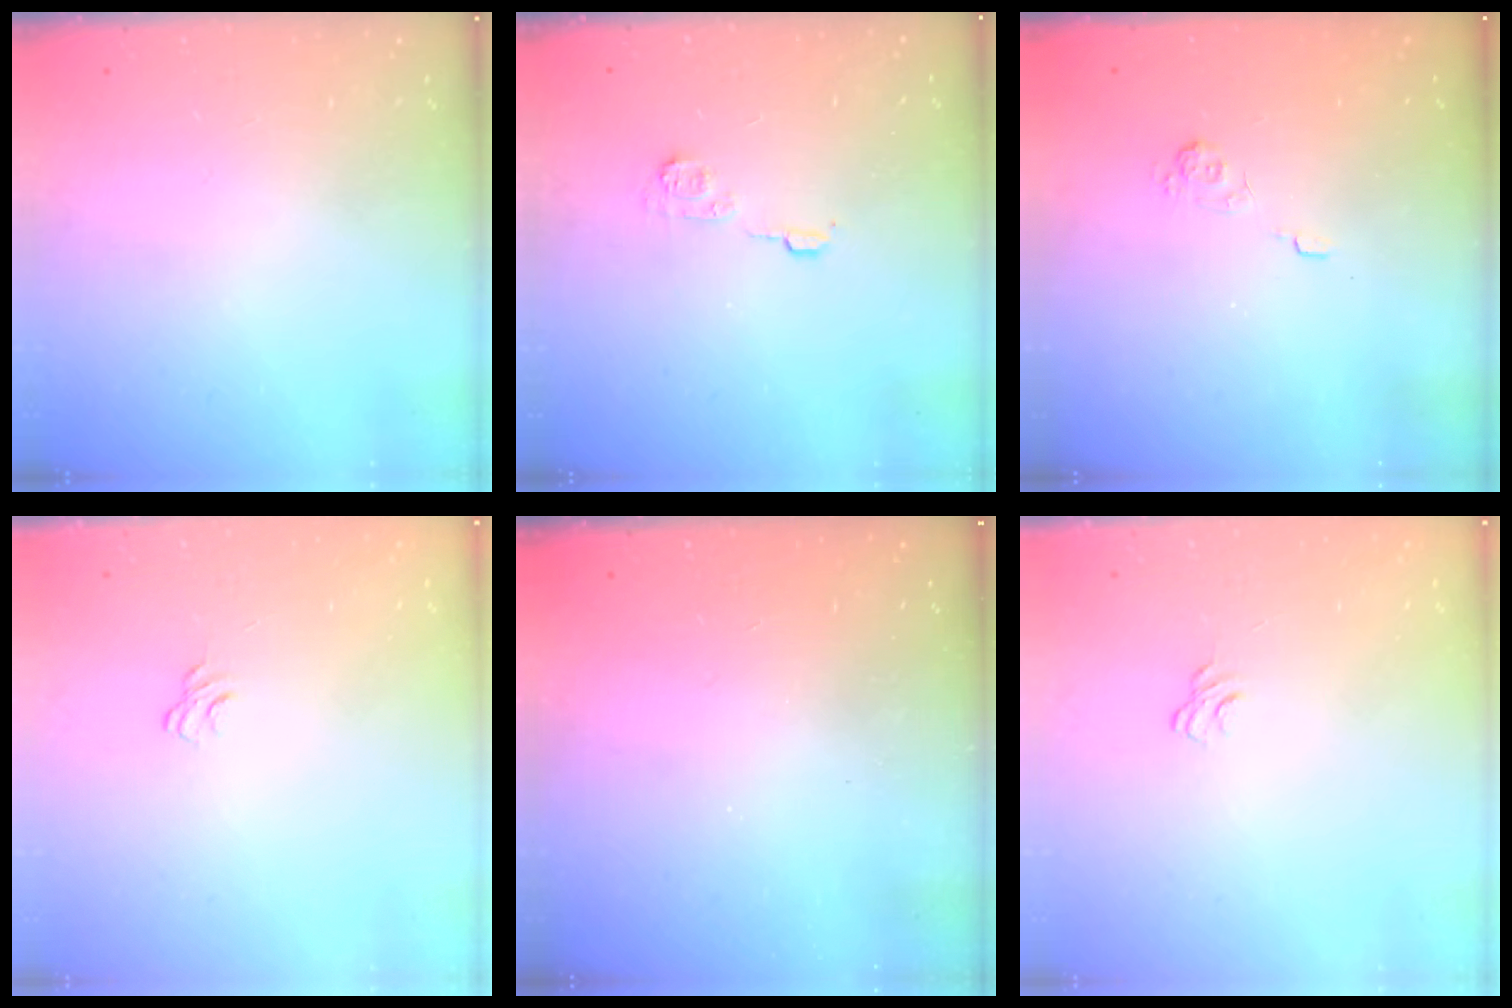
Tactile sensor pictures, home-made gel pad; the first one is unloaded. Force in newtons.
{"total": 6.0, "press": 6.0, "slide": 0.4}
{"total": 2.2, "press": 1.7, "slide": 1.4}
{"total": 3.7, "press": 3.5, "slide": 1.2}
{"total": 2.4, "press": 2.3, "slide": 0.8}
{"total": 3.7, "press": 3.5, "slide": 1.2}